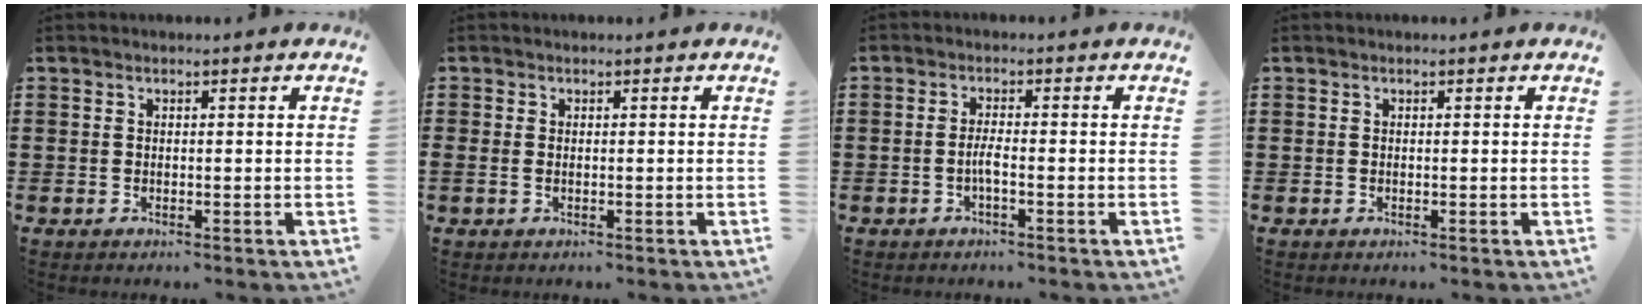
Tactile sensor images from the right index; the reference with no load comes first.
{"total": 0.7, "force": [-0.1, 0.4, 0.5], "torque": [-0.012, 0.001, -0.003]}
{"total": 2.2, "force": [-1.0, 0.2, 2.0], "torque": [-0.044, -0.003, -0.021]}
{"total": 0.0}